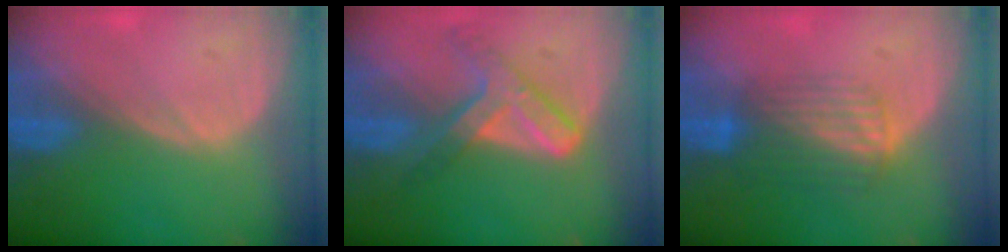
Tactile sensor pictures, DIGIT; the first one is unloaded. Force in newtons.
{"total": 7.4, "press": 6.3, "slide": 3.9}
{"total": 6.8, "press": 5.7, "slide": 3.7}